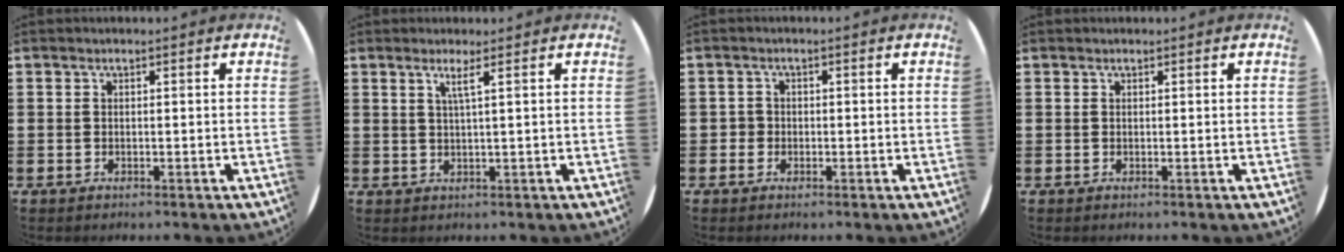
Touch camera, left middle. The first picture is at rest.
{"total": 1.9, "force": [1.0, -0.3, 1.6], "torque": [-0.032, -0.003, 0.015]}
{"total": 1.0, "force": [-0.1, 1.0, 0.1], "torque": [-0.003, 0.007, -0.004]}
{"total": 0.0}